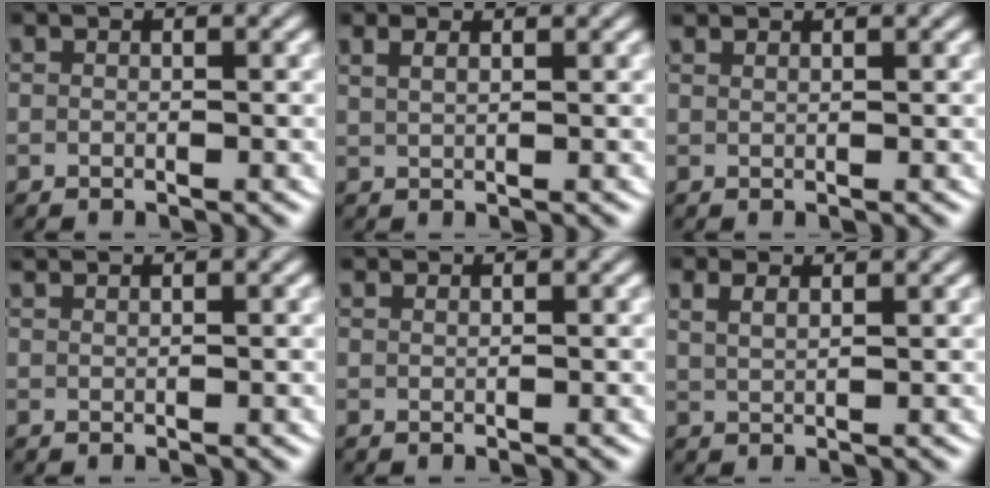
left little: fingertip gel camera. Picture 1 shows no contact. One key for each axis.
{"total": 1.2, "fx": 0.9, "fy": -0.2, "fz": 0.7, "tx": -0.015, "ty": -0.003, "tz": 0.024}
{"total": 1.0, "fx": 0.9, "fy": -0.5, "fz": 0.1, "tx": 0.002, "ty": -0.002, "tz": 0.020}
{"total": 1.3, "fx": 1.2, "fy": -0.5, "fz": 0.2, "tx": -0.001, "ty": 0.002, "tz": 0.024}
{"total": 1.0, "fx": 0.9, "fy": -0.5, "fz": 0.1, "tx": 0.003, "ty": -0.002, "tz": 0.019}
{"total": 1.7, "fx": 1.5, "fy": 0.0, "fz": 0.8, "tx": -0.017, "ty": -0.006, "tz": 0.035}